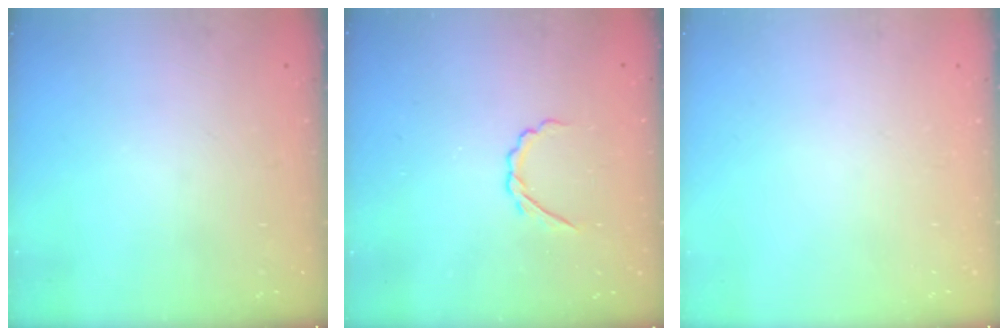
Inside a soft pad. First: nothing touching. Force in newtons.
{"total": 2.6, "press": 2.5, "slide": 0.8}
{"total": 0.0}